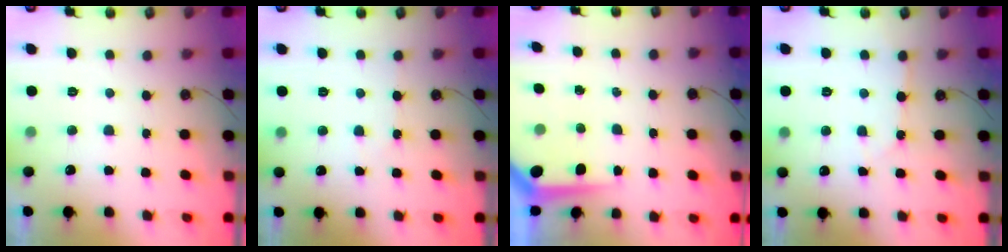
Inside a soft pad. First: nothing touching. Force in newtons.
{"total": 2.6, "press": 2.6, "slide": 0.5}
{"total": 5.2, "press": 5.2, "slide": 0.3}
{"total": 3.3, "press": 3.3, "slide": 0.4}